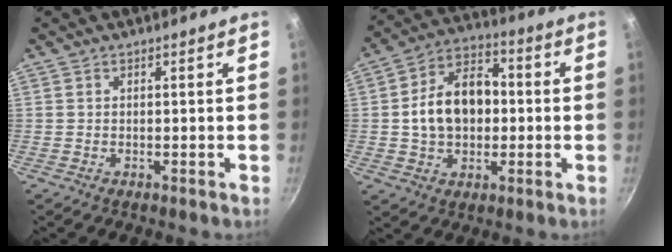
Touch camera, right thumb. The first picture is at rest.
{"total": 13.9, "force": [0.0, 9.9, 9.8], "torque": [-0.135, 0.029, -0.009]}